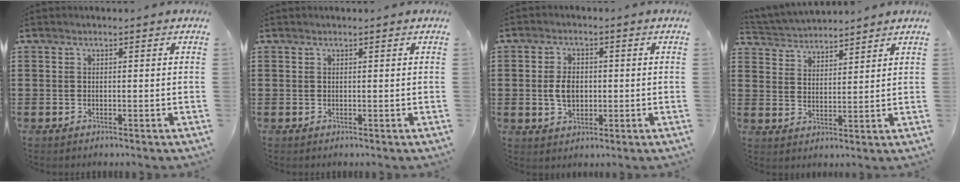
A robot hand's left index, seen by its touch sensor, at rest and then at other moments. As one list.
[{"total": 0.0}, {"total": 4.4, "force": [-0.2, 2.9, 3.3], "torque": [-0.067, 0.002, -0.009]}, {"total": 3.4, "force": [3.3, 0.6, -0.3], "torque": [-0.010, -0.014, 0.059]}]